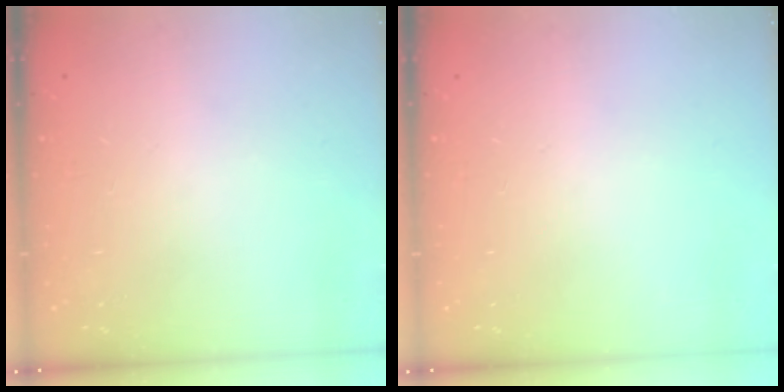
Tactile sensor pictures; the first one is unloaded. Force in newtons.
{"total": 0.0}